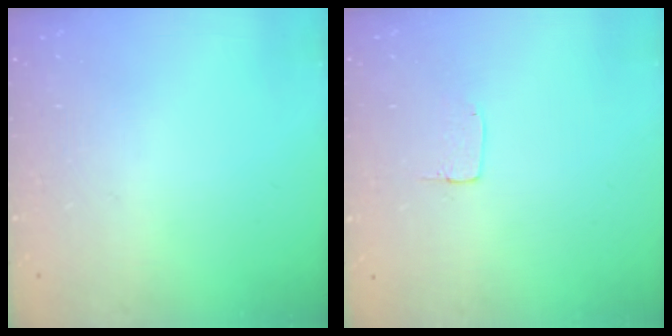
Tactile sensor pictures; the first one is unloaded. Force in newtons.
{"total": 3.9, "press": 3.9, "slide": 0.1}